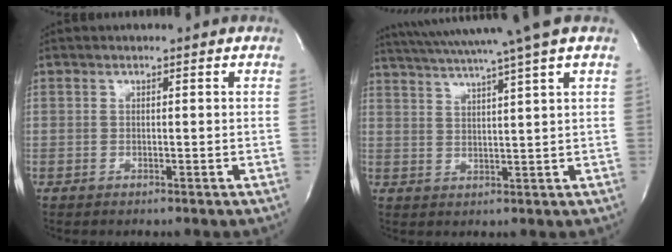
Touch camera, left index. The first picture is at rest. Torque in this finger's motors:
{"motor_torque": [0.11, -0.22, 0.85, 0.21]}